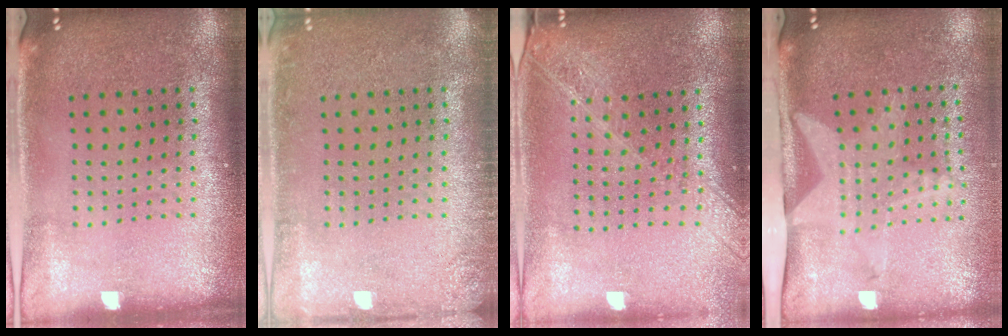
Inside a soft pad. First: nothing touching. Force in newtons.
{"total": 1.5, "press": 1.5, "slide": 0.2}
{"total": 2.1, "press": 1.8, "slide": 1.0}
{"total": 2.1, "press": 1.5, "slide": 1.4}